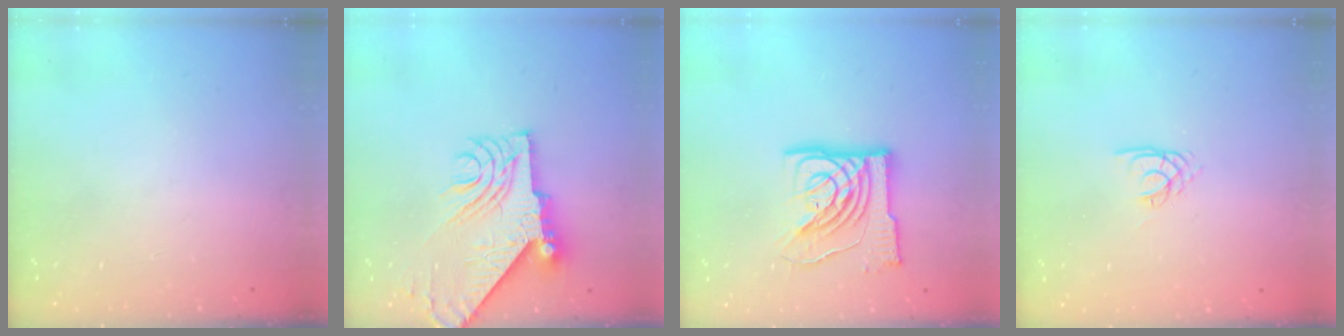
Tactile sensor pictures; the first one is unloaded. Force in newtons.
{"total": 11.9, "press": 11.9, "slide": 1.2}
{"total": 13.9, "press": 13.8, "slide": 1.8}
{"total": 2.2, "press": 2.2, "slide": 0.3}